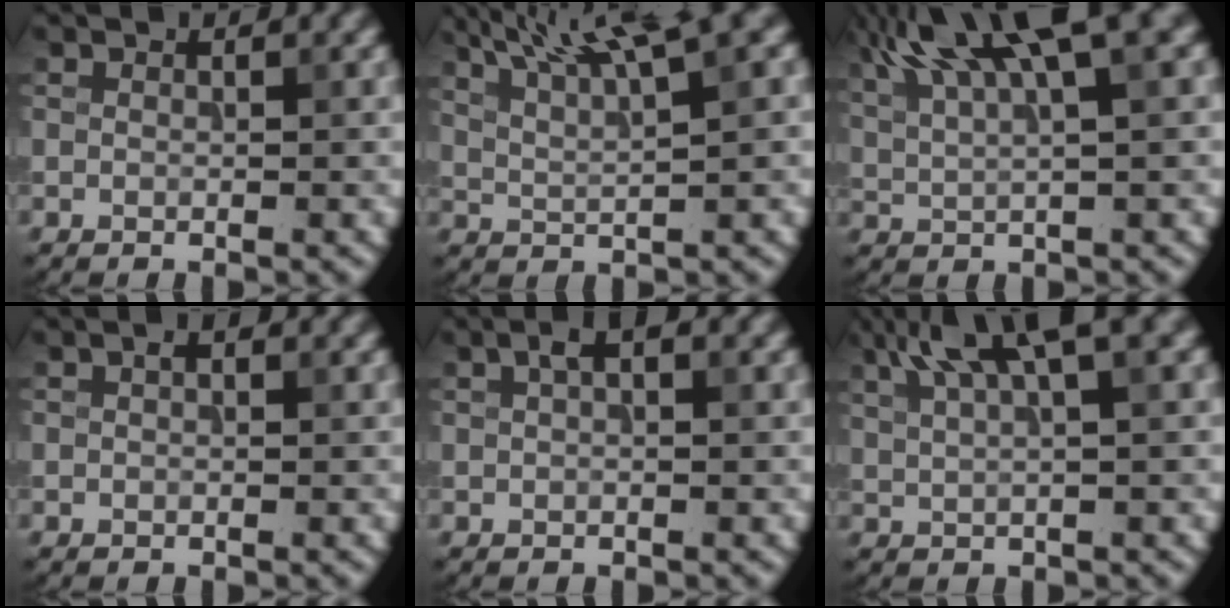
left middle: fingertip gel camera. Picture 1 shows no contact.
{"total": 8.0, "force": [5.3, 1.3, 5.8], "torque": [-0.088, 0.022, 0.075]}
{"total": 11.4, "force": [6.0, 3.1, 9.2], "torque": [-0.163, 0.025, 0.101]}
{"total": 0.7, "force": [0.2, 0.4, 0.6], "torque": [-0.008, 0.002, 0.002]}
{"total": 1.9, "force": [0.8, 0.8, 1.6], "torque": [-0.027, 0.007, 0.012]}
{"total": 6.9, "force": [4.1, 1.6, 5.4], "torque": [-0.089, 0.019, 0.073]}